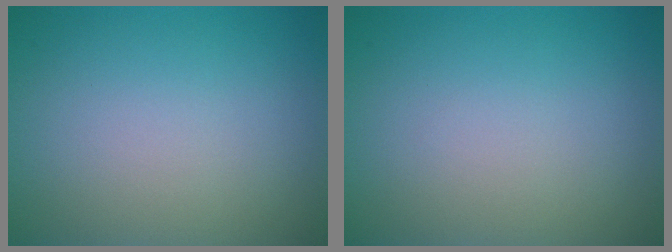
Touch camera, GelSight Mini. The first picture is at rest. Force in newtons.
{"total": 0.0}